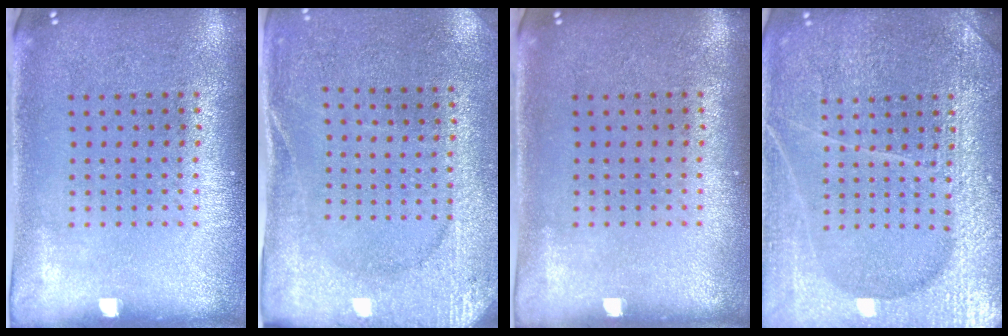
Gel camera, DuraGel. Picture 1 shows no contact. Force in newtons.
{"total": 2.6, "press": 2.5, "slide": 0.6}
{"total": 0.0}
{"total": 6.6, "press": 6.6, "slide": 0.8}